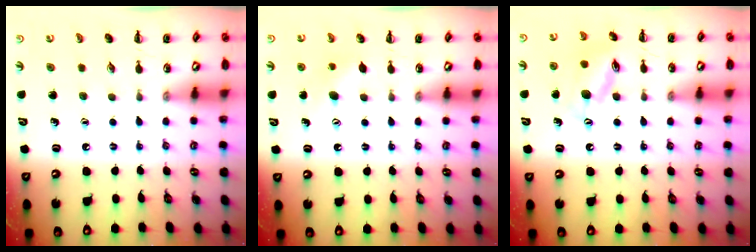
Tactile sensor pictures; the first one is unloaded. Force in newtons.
{"total": 7.3, "press": 7.1, "slide": 1.6}
{"total": 13.5, "press": 13.4, "slide": 1.2}